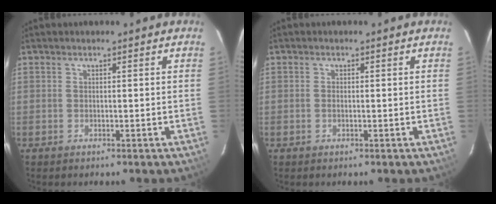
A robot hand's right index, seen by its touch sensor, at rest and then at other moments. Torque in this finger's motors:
{"motor_torque": [-0.09, 0.01, -0.02, 0.00]}